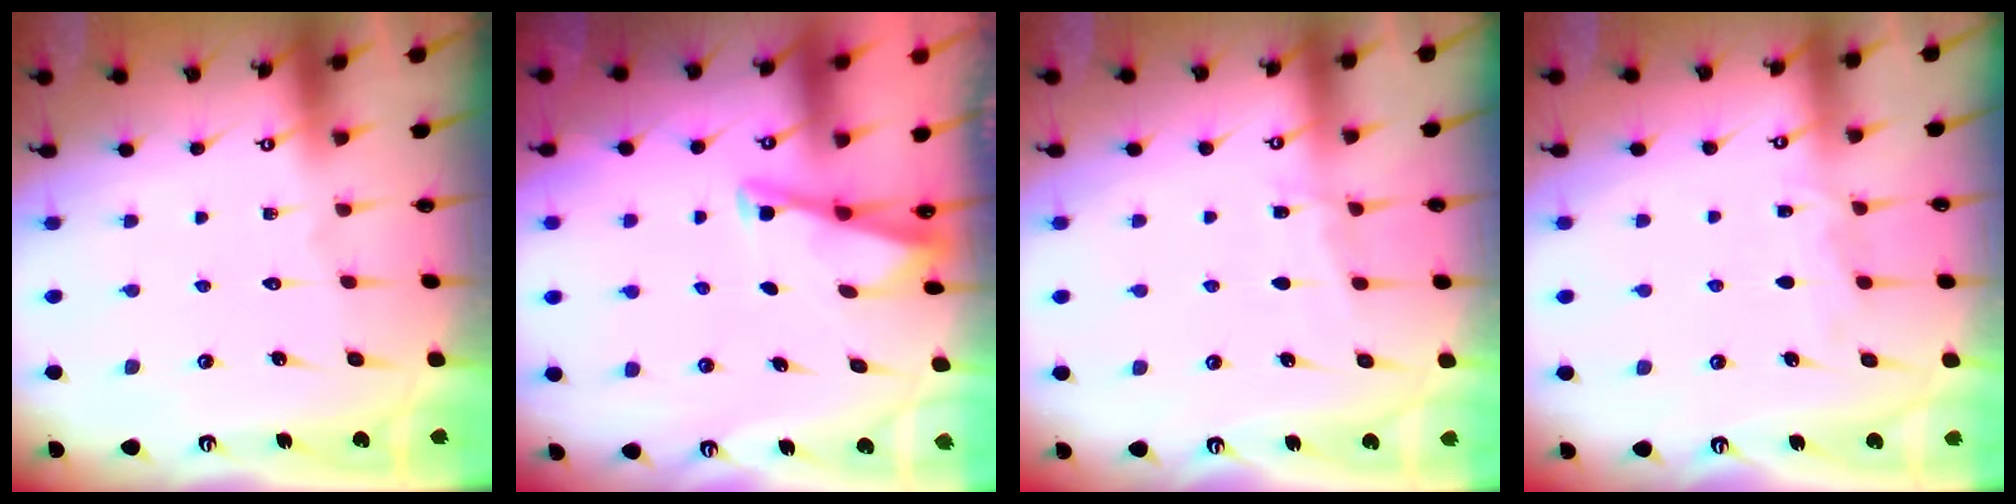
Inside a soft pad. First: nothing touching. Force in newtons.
{"total": 3.4, "press": 3.4, "slide": 0.3}
{"total": 5.7, "press": 5.7, "slide": 0.5}
{"total": 5.6, "press": 5.6, "slide": 0.7}